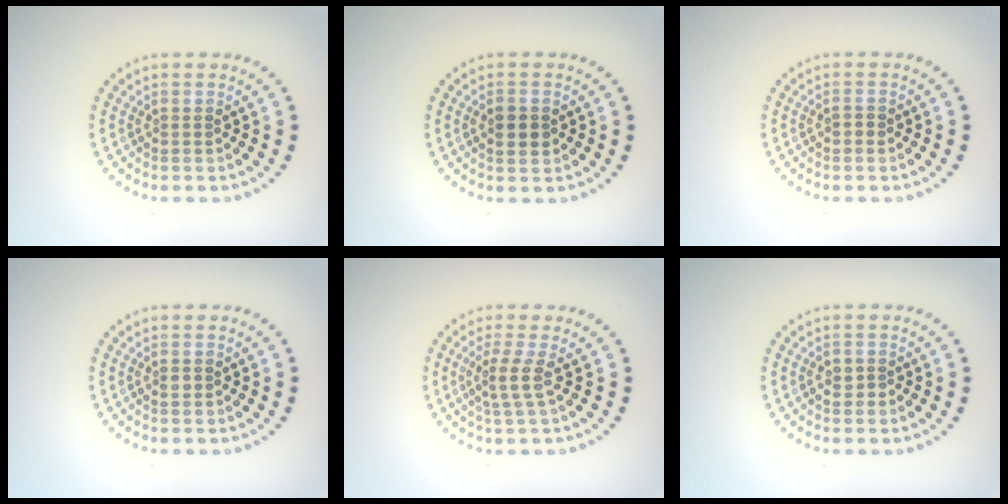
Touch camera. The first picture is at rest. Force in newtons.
{"total": 2.2, "press": 2.2, "slide": 0.1}
{"total": 0.8, "press": 0.8, "slide": 0.1}
{"total": 0.6, "press": 0.6, "slide": 0.3}
{"total": 2.2, "press": 1.6, "slide": 1.4}
{"total": 1.3, "press": 1.3, "slide": 0.4}